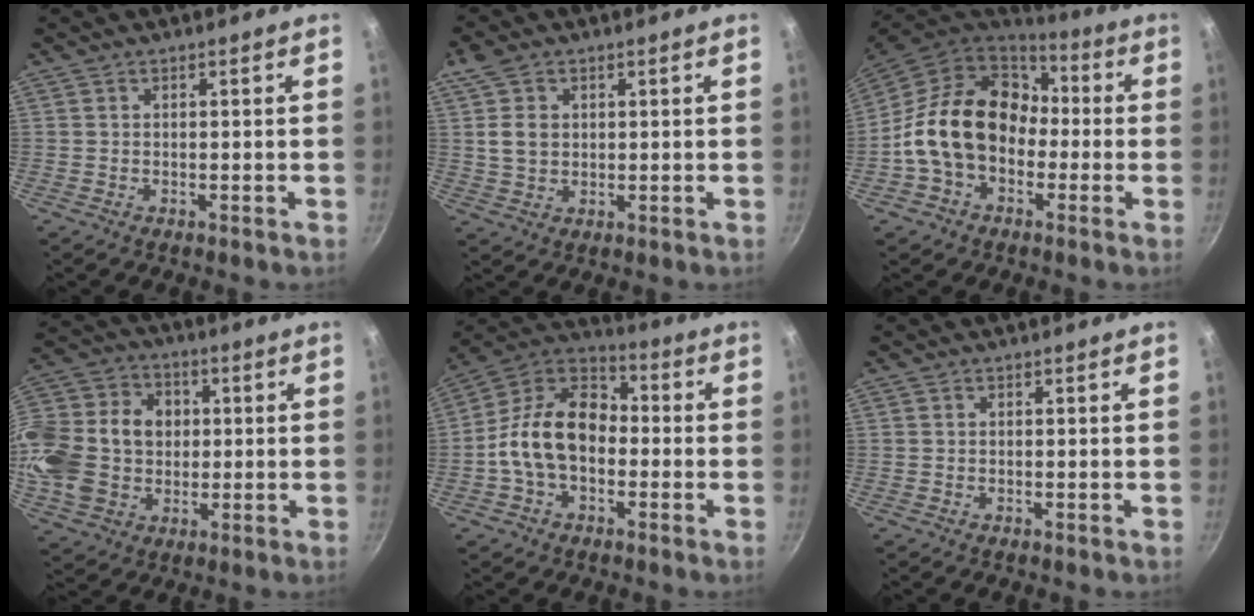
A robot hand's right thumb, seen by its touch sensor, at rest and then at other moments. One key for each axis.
{"total": 6.0, "fx": 1.6, "fy": 4.4, "fz": 3.8, "tx": -0.060, "ty": -0.003, "tz": 0.029}
{"total": 18.4, "fx": -1.3, "fy": 14.0, "fz": 11.9, "tx": -0.174, "ty": 0.052, "tz": -0.029}
{"total": 23.4, "fx": 0.6, "fy": 19.0, "fz": 13.7, "tx": -0.291, "ty": 0.038, "tz": 0.016}
{"total": 15.1, "fx": -2.0, "fy": 10.4, "fz": 10.8, "tx": -0.154, "ty": 0.046, "tz": -0.059}
{"total": 0.0}